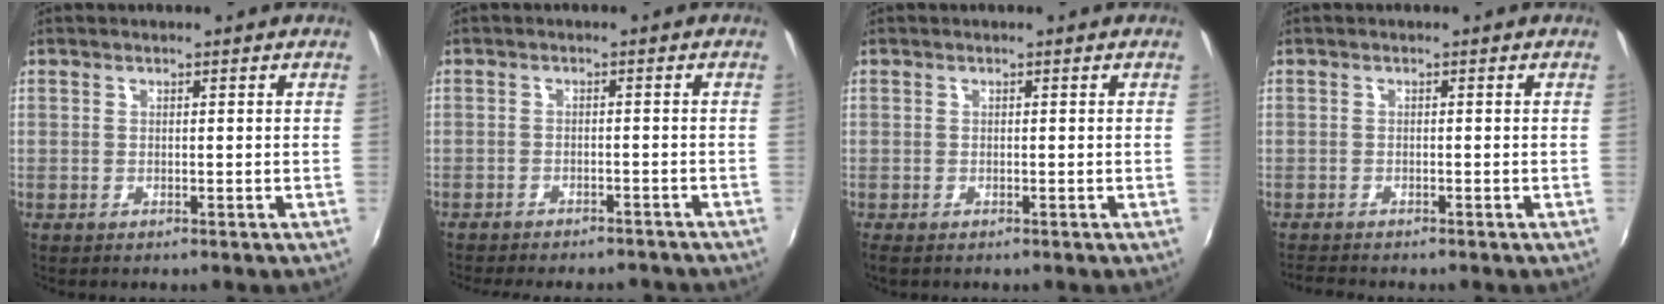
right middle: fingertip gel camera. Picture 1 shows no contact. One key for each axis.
{"total": 10.6, "fx": -9.3, "fy": 2.9, "fz": 4.2, "tx": -0.095, "ty": -0.015, "tz": -0.123}
{"total": 1.2, "fx": -0.8, "fy": 0.4, "fz": 0.8, "tx": -0.017, "ty": -0.004, "tz": -0.012}
{"total": 2.9, "fx": -2.8, "fy": 0.2, "fz": 0.9, "tx": -0.029, "ty": -0.015, "tz": -0.052}